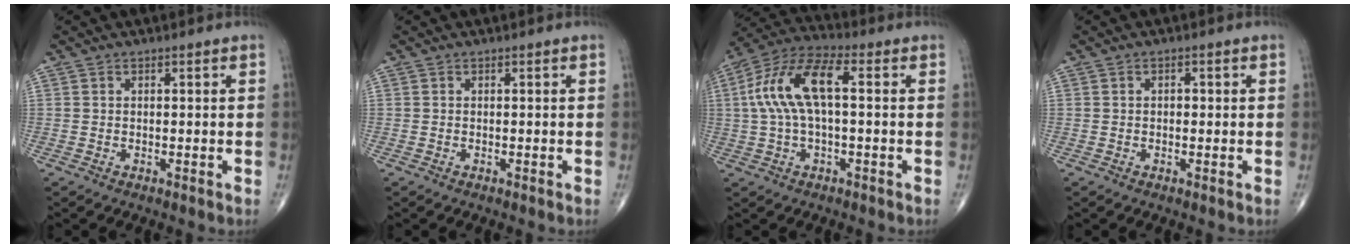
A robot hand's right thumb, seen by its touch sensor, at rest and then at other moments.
{"total": 0.0}
{"total": 13.1, "force": [1.5, 5.5, 11.8], "torque": [-0.253, 0.041, 0.022]}
{"total": 1.1, "force": [0.1, 0.7, 0.8], "torque": [-0.005, 0.002, -0.001]}